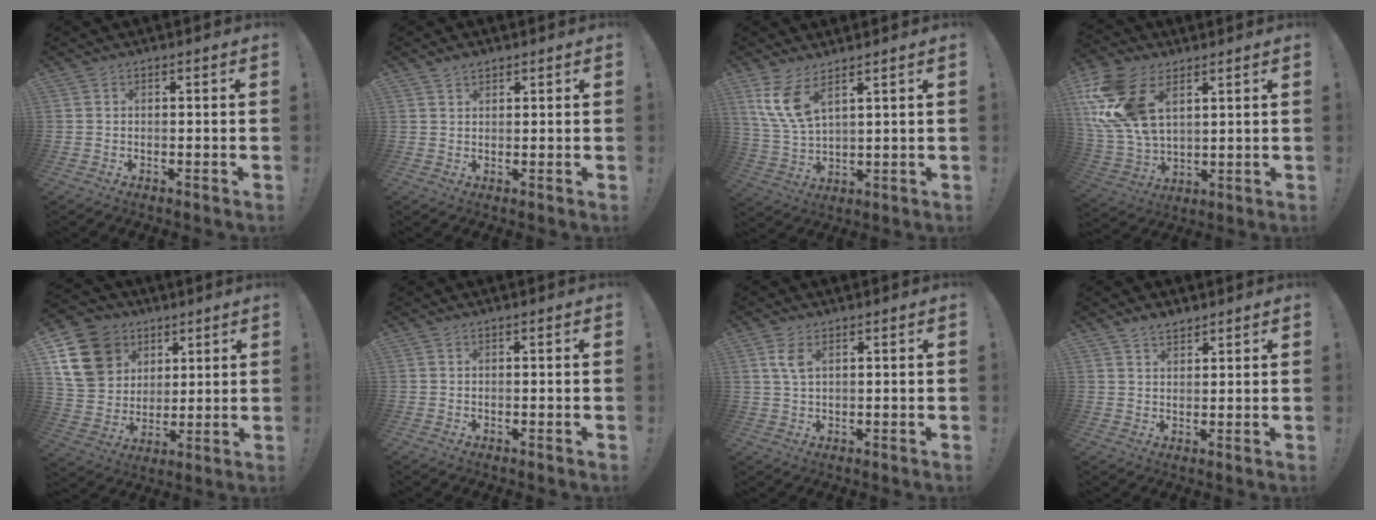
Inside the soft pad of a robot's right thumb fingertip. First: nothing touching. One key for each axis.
{"total": 2.1, "fx": 1.7, "fy": 1.0, "fz": 0.5, "tx": -0.006, "ty": -0.009, "tz": 0.032}
{"total": 9.6, "fx": 5.7, "fy": 3.5, "fz": 6.9, "tx": -0.148, "ty": -0.027, "tz": 0.106}
{"total": 18.9, "fx": 7.8, "fy": 11.7, "fz": 12.8, "tx": -0.270, "ty": -0.026, "tz": 0.149}
{"total": 16.8, "fx": 6.5, "fy": 13.7, "fz": 7.1, "tx": -0.116, "ty": -0.020, "tz": 0.142}
{"total": 0.0}
{"total": 4.3, "fx": 1.7, "fy": 2.0, "fz": 3.3, "tx": -0.064, "ty": 0.000, "tz": 0.031}
{"total": 3.5, "fx": 3.0, "fy": 1.5, "fz": 0.9, "tx": -0.012, "ty": -0.019, "tz": 0.055}